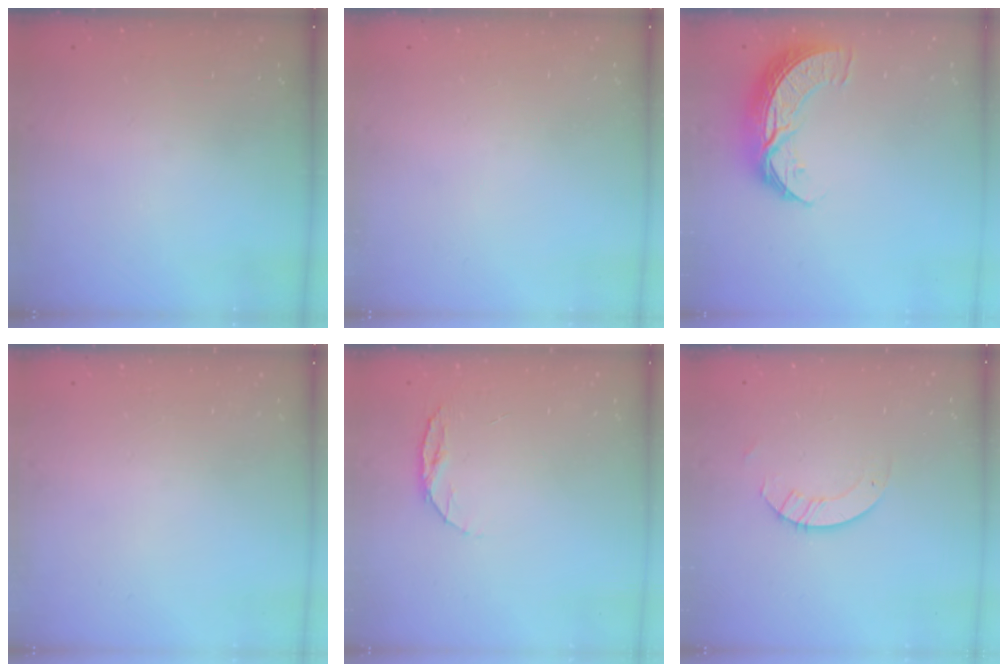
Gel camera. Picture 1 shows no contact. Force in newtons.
{"total": 0.0}
{"total": 10.3, "press": 10.2, "slide": 0.7}
{"total": 0.0}
{"total": 5.4, "press": 5.3, "slide": 0.6}
{"total": 2.6, "press": 2.6, "slide": 0.2}